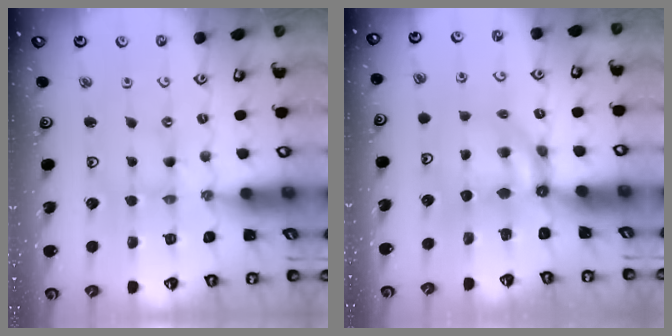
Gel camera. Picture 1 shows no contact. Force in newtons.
{"total": 5.8, "press": 5.8, "slide": 0.2}